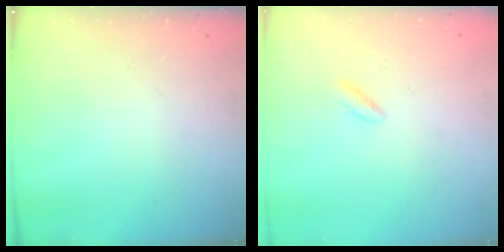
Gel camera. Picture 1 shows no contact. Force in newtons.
{"total": 1.7, "press": 1.4, "slide": 0.9}